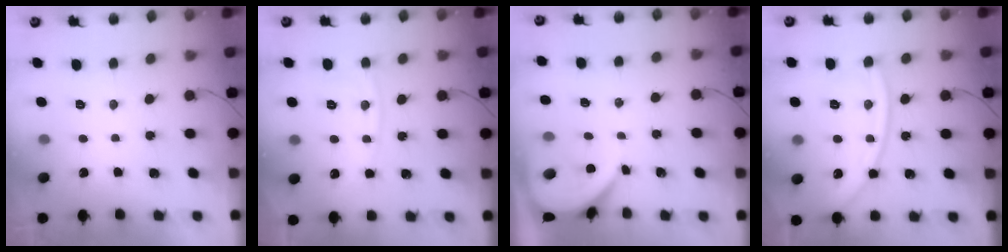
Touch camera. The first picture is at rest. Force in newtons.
{"total": 8.7, "press": 8.6, "slide": 1.2}
{"total": 4.3, "press": 4.3, "slide": 0.1}
{"total": 12.3, "press": 12.2, "slide": 1.6}